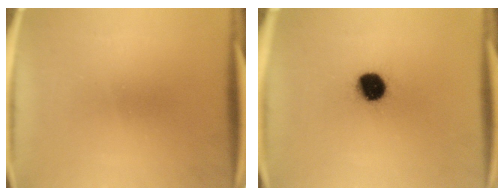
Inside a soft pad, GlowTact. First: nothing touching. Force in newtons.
{"total": 9.6}